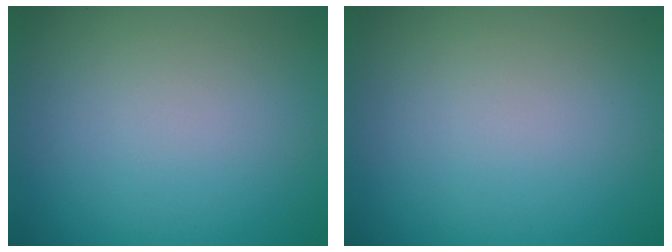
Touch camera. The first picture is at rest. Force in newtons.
{"total": 0.0}